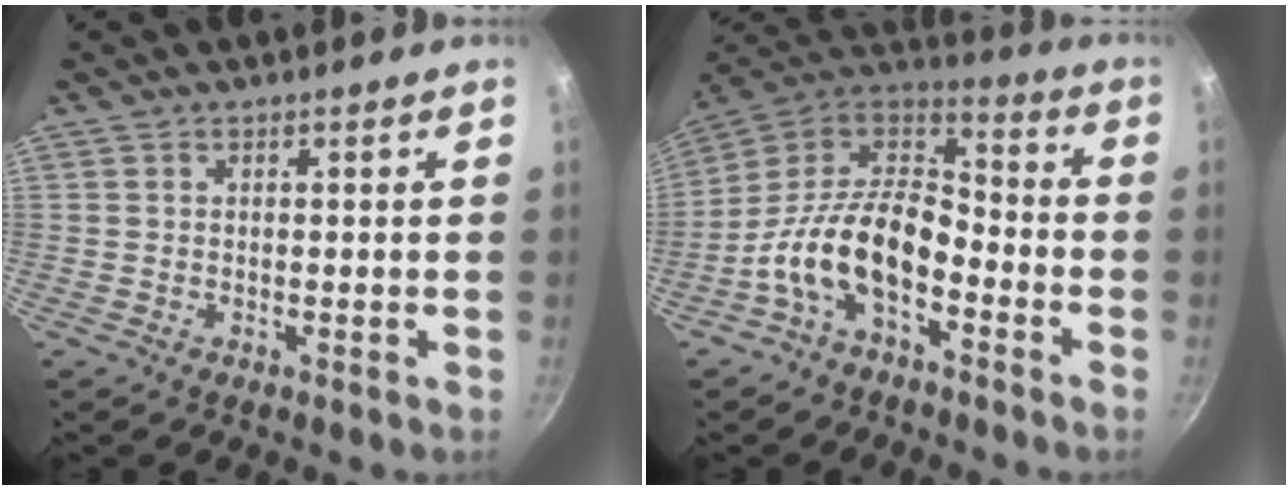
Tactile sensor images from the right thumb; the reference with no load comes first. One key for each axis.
{"total": 16.2, "fx": -6.4, "fy": 9.1, "fz": 11.8, "tx": -0.199, "ty": 0.072, "tz": -0.141}